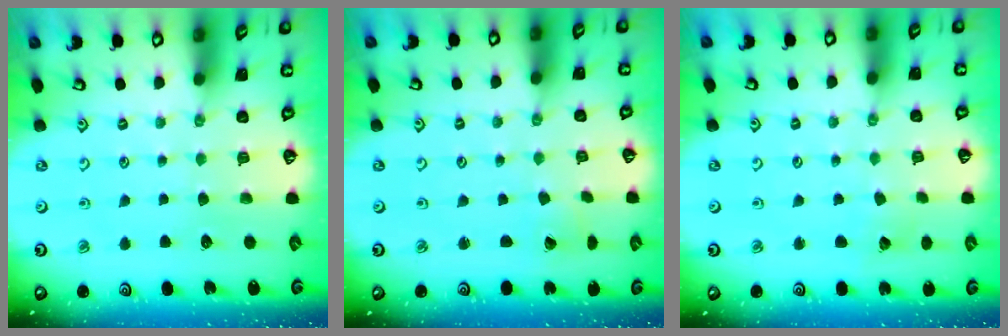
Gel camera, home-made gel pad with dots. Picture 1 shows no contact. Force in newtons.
{"total": 1.8, "press": 1.7, "slide": 0.1}
{"total": 3.7, "press": 3.7, "slide": 0.5}